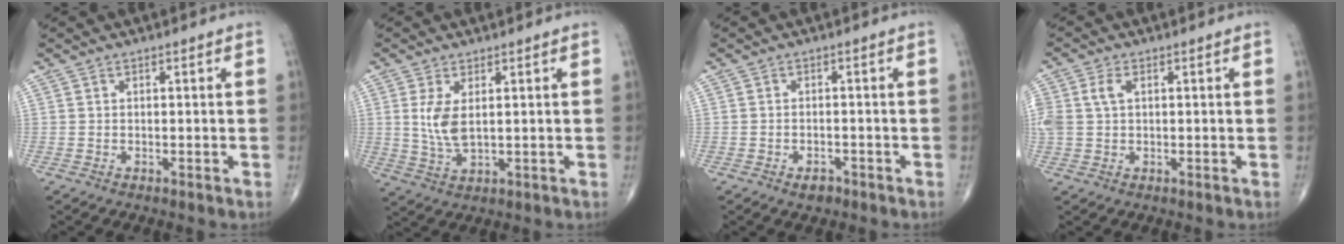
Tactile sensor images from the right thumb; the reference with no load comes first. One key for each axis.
{"total": 5.6, "fx": 1.2, "fy": 2.5, "fz": 4.9, "tx": -0.103, "ty": -0.013, "tz": 0.031}
{"total": 2.3, "fx": -1.5, "fy": 1.3, "fz": 1.2, "tx": -0.017, "ty": 0.006, "tz": -0.019}
{"total": 5.6, "fx": 1.3, "fy": 3.7, "fz": 4.0, "tx": -0.108, "ty": 0.015, "tz": 0.030}